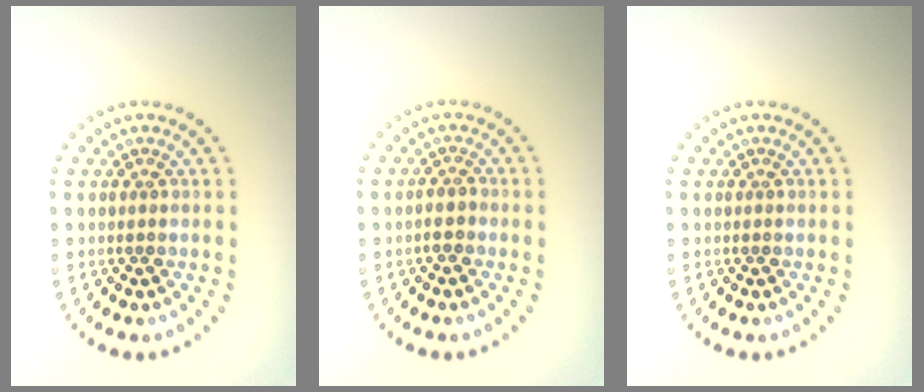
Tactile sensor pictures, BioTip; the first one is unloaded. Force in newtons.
{"total": 1.3, "press": 1.1, "slide": 0.7}
{"total": 0.0}